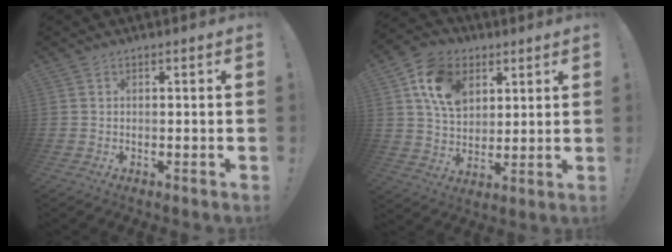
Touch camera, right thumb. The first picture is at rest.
{"total": 14.5, "force": [6.3, 10.6, 7.6], "torque": [-0.121, -0.014, 0.125]}